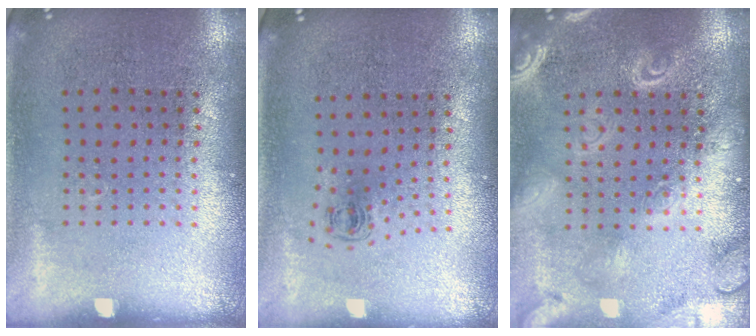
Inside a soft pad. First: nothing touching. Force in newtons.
{"total": 0.5, "press": 0.4, "slide": 0.4}
{"total": 3.8, "press": 3.8, "slide": 0.6}